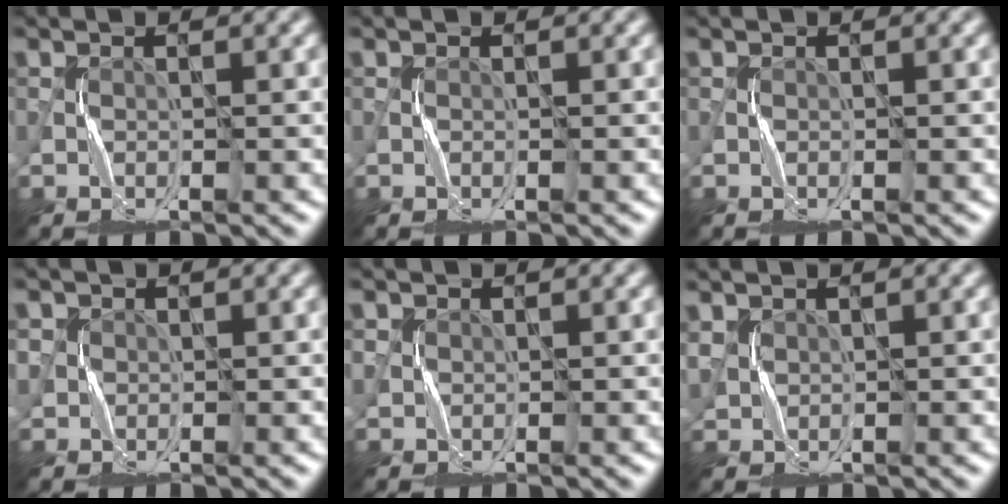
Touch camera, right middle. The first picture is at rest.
{"total": 0.0}
{"total": 0.0}
{"total": 1.3, "force": [0.6, 1.1, -0.3], "torque": [0.004, -0.004, 0.015]}
{"total": 0.9, "force": [0.5, 0.6, -0.4], "torque": [0.010, -0.005, 0.010]}
{"total": 1.3, "force": [1.1, 0.7, 0.0], "torque": [-0.006, 0.000, 0.025]}